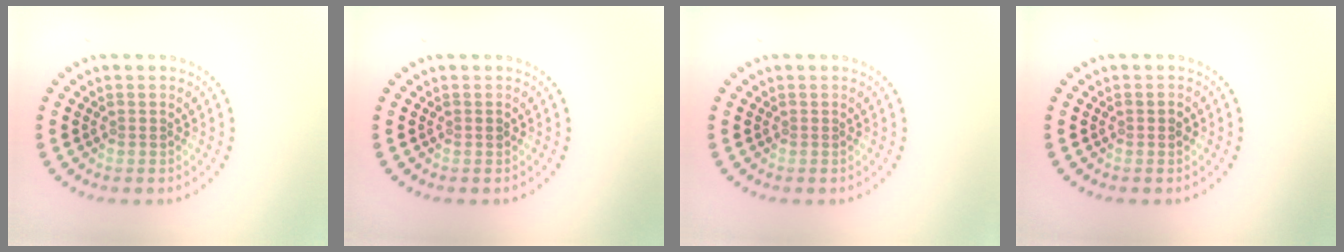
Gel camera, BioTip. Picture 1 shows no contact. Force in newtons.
{"total": 0.6, "press": 0.5, "slide": 0.2}
{"total": 0.0}
{"total": 0.9, "press": 0.8, "slide": 0.1}